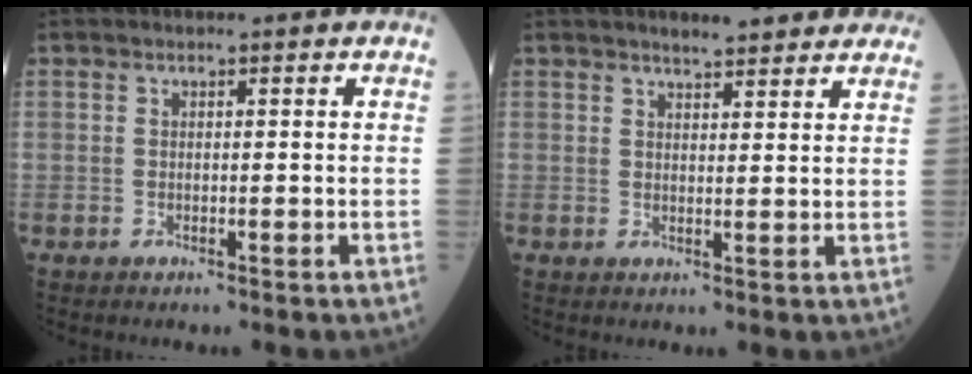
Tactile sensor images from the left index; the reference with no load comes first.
{"total": 6.0, "force": [5.3, 1.2, 2.6], "torque": [-0.036, 0.016, 0.066]}